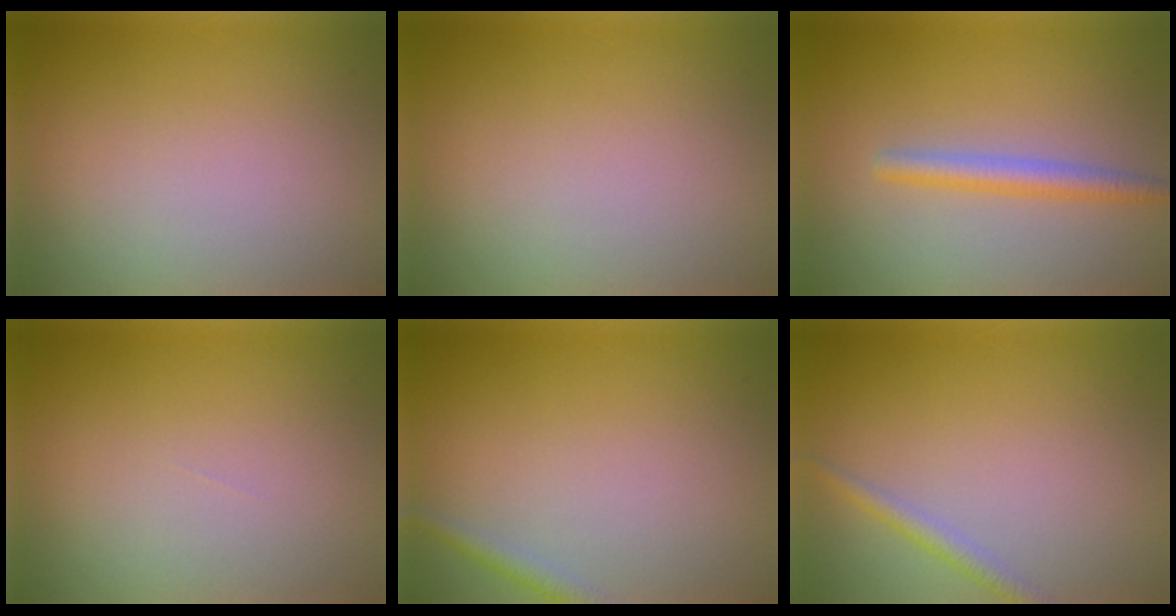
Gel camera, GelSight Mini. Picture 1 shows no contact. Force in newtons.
{"total": 0.0}
{"total": 2.4, "press": 2.4, "slide": 0.1}
{"total": 0.0}
{"total": 1.4, "press": 1.4, "slide": 0.1}
{"total": 1.5, "press": 1.5, "slide": 0.0}